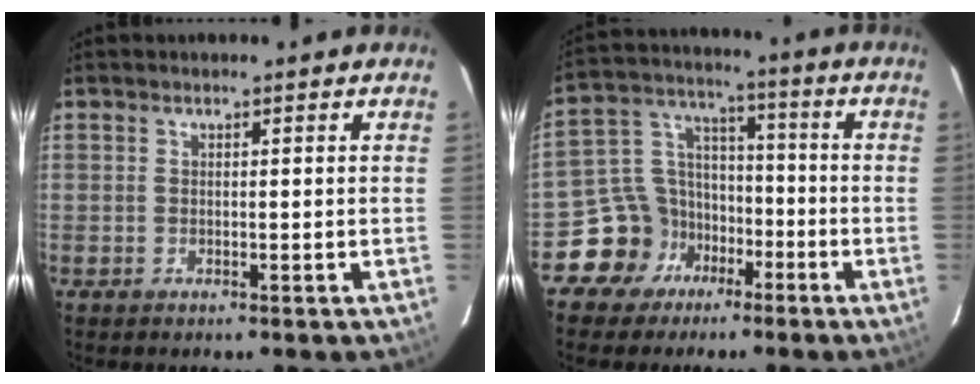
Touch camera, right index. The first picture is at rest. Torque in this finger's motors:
{"motor_torque": [0.27, -0.26, -0.19, -0.18]}